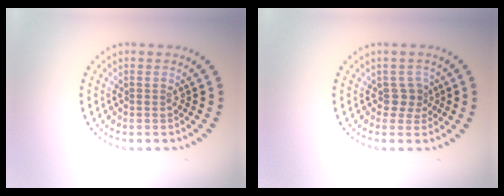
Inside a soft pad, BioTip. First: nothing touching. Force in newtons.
{"total": 1.6, "press": 1.3, "slide": 1.0}